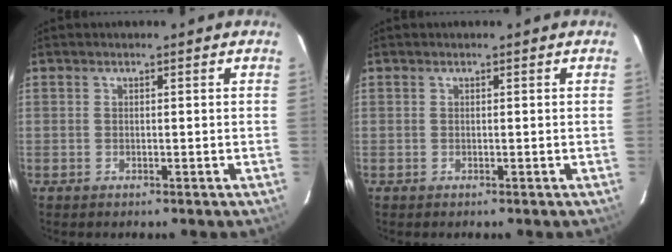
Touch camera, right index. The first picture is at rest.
{"total": 0.0}